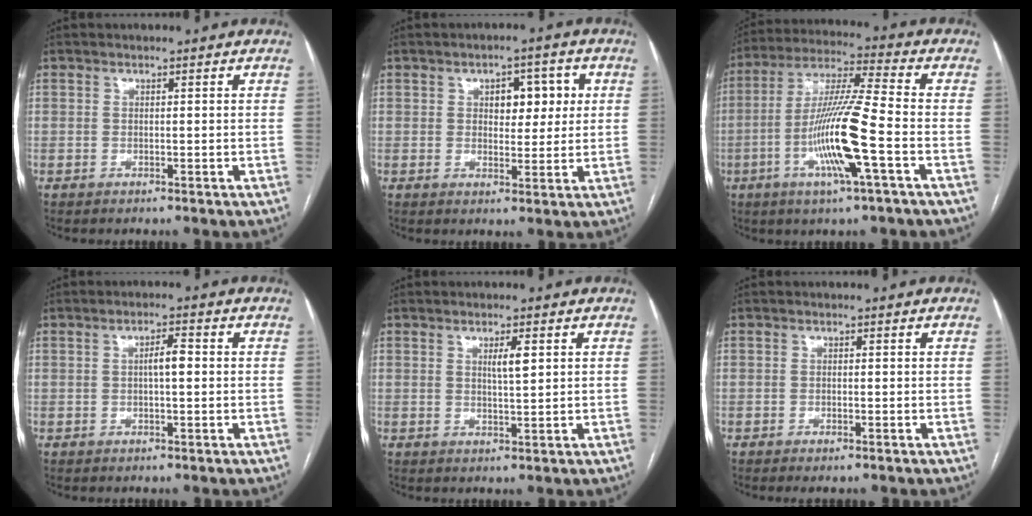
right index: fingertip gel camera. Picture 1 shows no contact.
{"total": 5.6, "force": [1.6, 3.1, 4.4], "torque": [-0.053, 0.015, 0.024]}
{"total": 14.1, "force": [-4.3, 0.0, 13.4], "torque": [-0.265, -0.006, -0.085]}
{"total": 2.7, "force": [0.1, 0.5, 2.7], "torque": [-0.044, 0.004, 0.000]}
{"total": 2.6, "force": [0.9, 0.3, 2.4], "torque": [-0.041, -0.003, 0.015]}
{"total": 1.0, "force": [-0.7, 0.1, 0.7], "torque": [-0.012, -0.002, -0.009]}